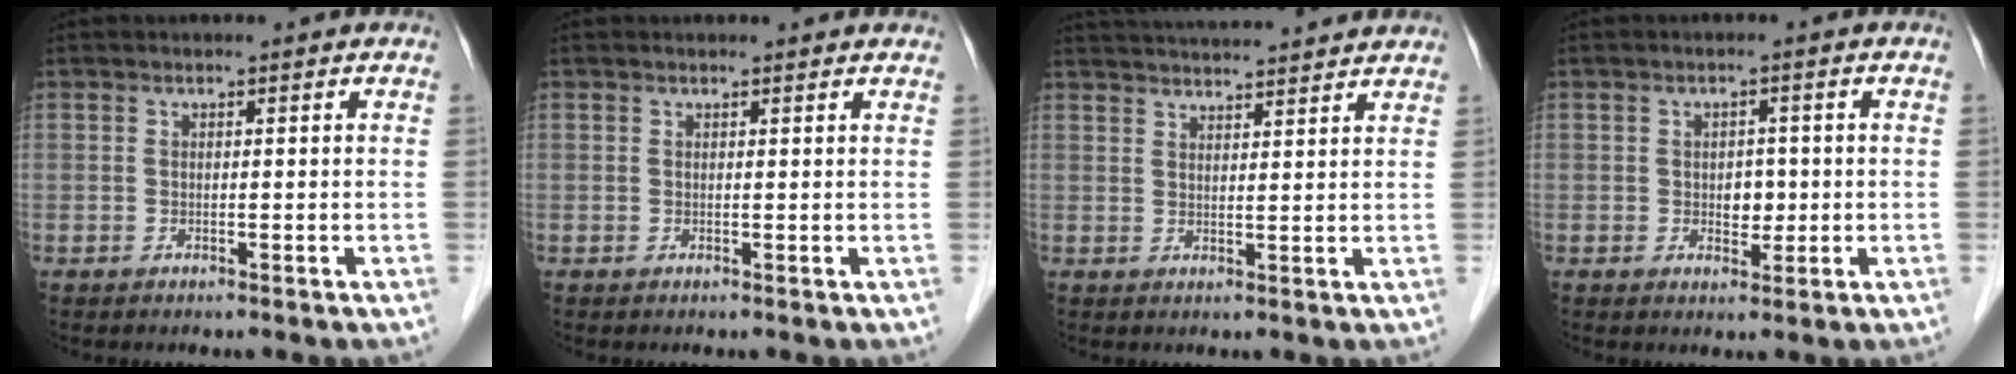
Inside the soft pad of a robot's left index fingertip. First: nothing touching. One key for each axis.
{"total": 2.1, "fx": 2.0, "fy": 0.3, "fz": 0.3, "tx": -0.013, "ty": 0.005, "tz": 0.015}
{"total": 13.6, "fx": 12.8, "fy": 0.7, "fz": 4.6, "tx": -0.082, "ty": 0.034, "tz": 0.177}
{"total": 2.6, "fx": -0.2, "fy": 1.9, "fz": 1.8, "tx": -0.023, "ty": 0.003, "tz": 0.002}